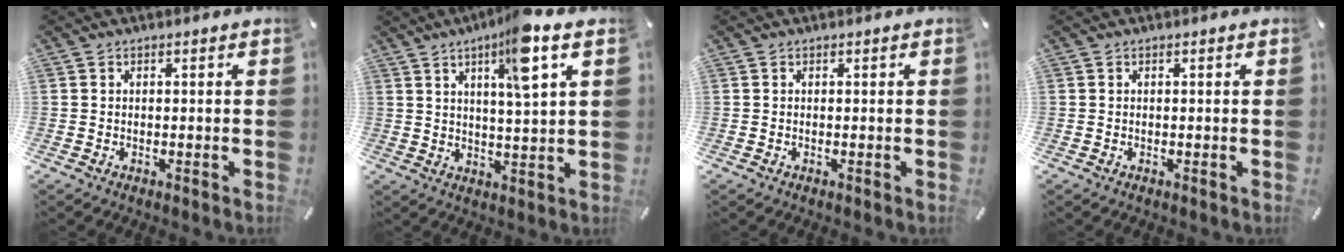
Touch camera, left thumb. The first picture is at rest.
{"total": 10.3, "force": [5.4, 1.4, 8.6], "torque": [-0.128, -0.026, 0.083]}
{"total": 0.0}
{"total": 0.0}